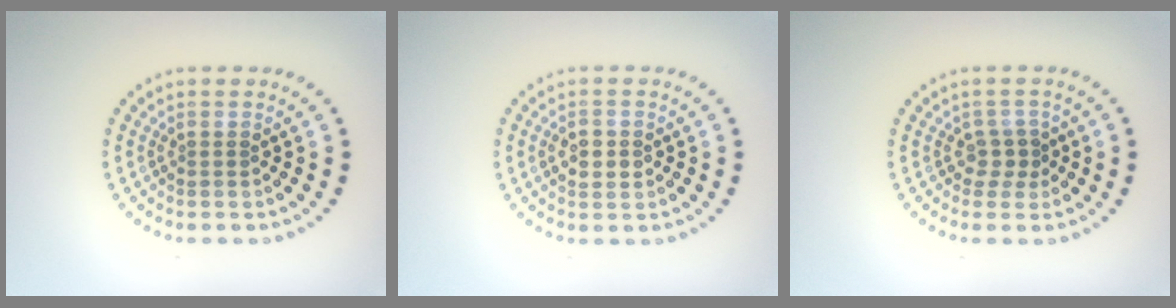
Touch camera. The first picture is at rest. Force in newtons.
{"total": 2.5, "press": 2.5, "slide": 0.0}
{"total": 1.7, "press": 1.4, "slide": 1.0}